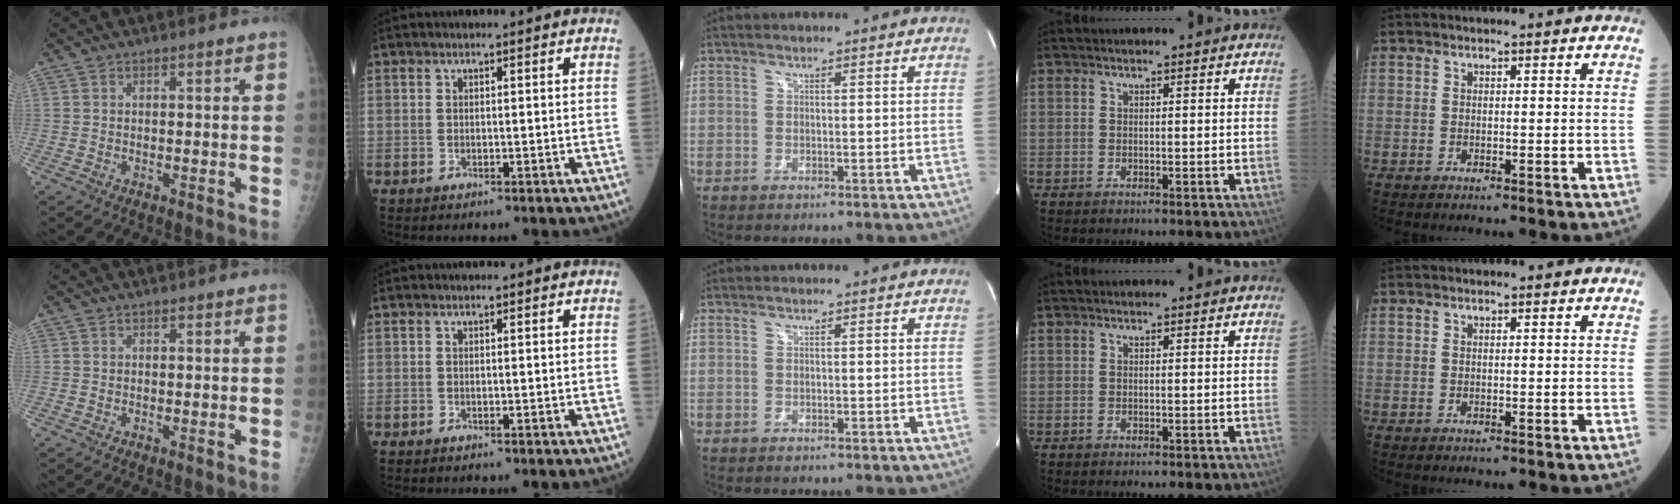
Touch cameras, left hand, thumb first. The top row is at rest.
{}